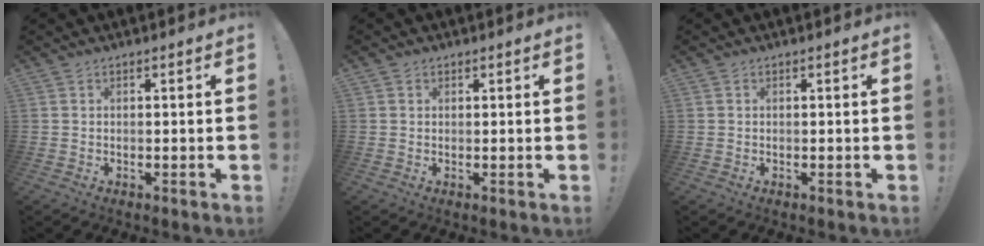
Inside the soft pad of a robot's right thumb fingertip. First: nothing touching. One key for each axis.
{"total": 0.8, "fx": 0.5, "fy": 0.6, "fz": 0.0, "tx": 0.003, "ty": -0.001, "tz": 0.009}
{"total": 0.0}